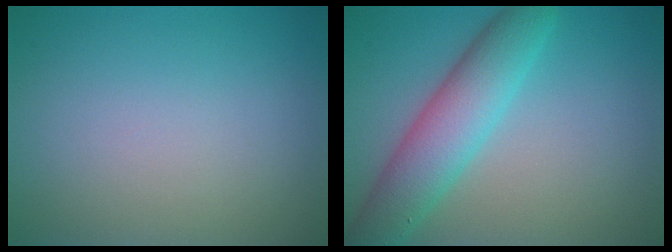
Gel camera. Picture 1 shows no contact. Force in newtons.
{"total": 6.4, "press": 6.4, "slide": 0.3}